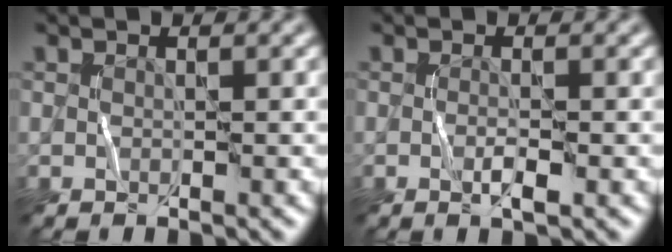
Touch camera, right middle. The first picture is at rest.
{"total": 1.3, "force": [-0.4, 0.2, 1.2], "torque": [-0.024, -0.001, -0.009]}